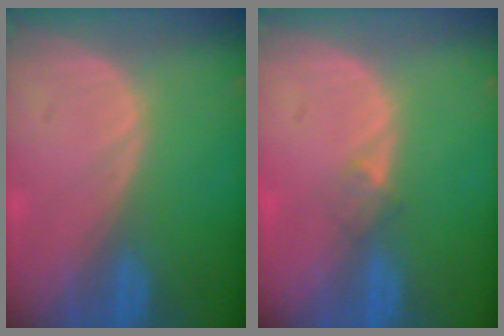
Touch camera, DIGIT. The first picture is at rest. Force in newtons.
{"total": 1.5, "press": 1.2, "slide": 1.0}